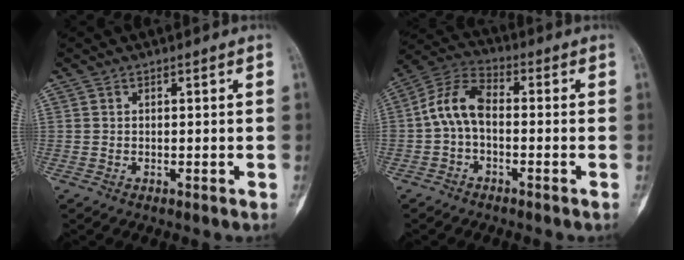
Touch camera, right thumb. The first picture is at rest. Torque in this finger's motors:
{"motor_torque": [1.83, 2.02, 0.87, -0.46, 0.43]}